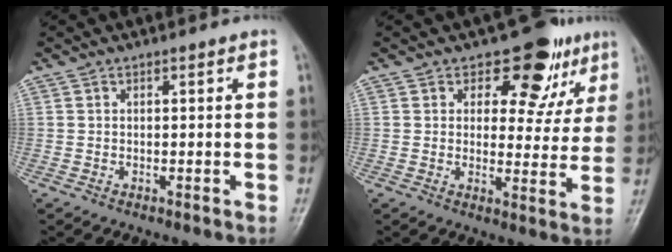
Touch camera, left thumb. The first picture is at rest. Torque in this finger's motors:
{"motor_torque": [0.01, 0.33, 0.37, 0.14, 0.03]}